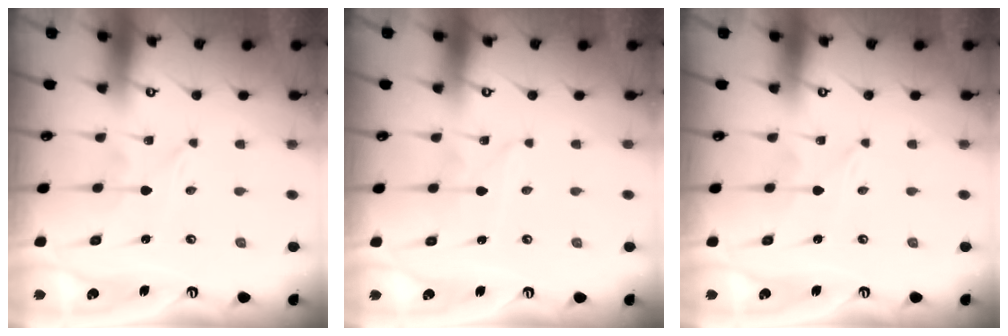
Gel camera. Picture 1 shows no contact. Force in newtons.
{"total": 2.1, "press": 2.1, "slide": 0.3}
{"total": 0.0}